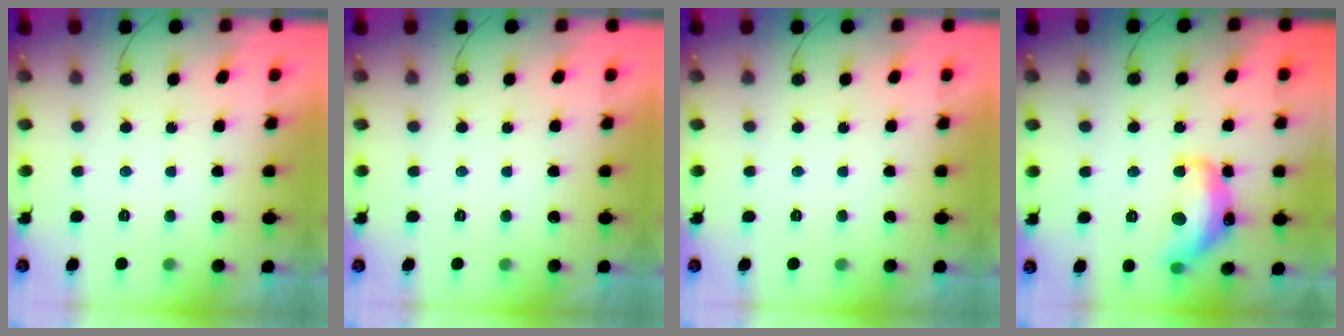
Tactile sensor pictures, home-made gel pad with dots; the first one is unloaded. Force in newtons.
{"total": 0.0}
{"total": 0.0}
{"total": 15.9, "press": 15.9, "slide": 1.0}